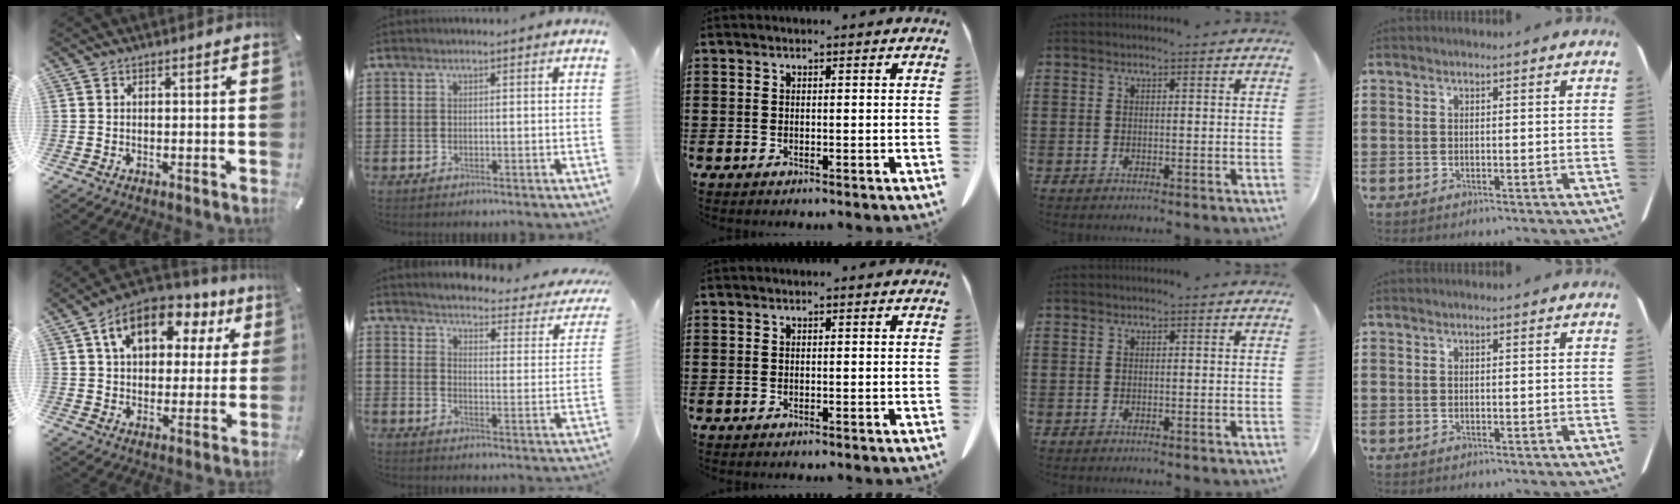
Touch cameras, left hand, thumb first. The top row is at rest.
{"thumb": {"total": 13.9, "force": [6.2, 9.4, 8.3], "torque": [-0.133, -0.014, 0.108]}, "index": {"total": 3.0, "force": [2.9, -0.3, 0.8], "torque": [-0.036, -0.029, 0.042]}}